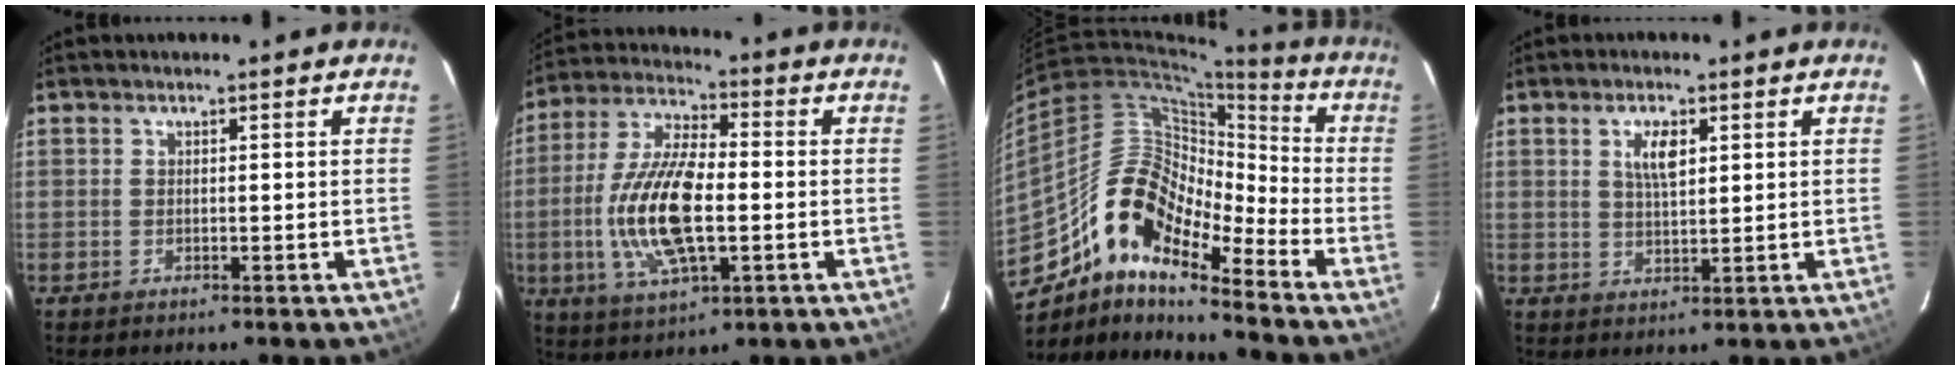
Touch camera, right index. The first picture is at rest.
{"total": 16.1, "force": [-2.5, 6.0, 14.8], "torque": [-0.306, -0.002, -0.048]}
{"total": 15.3, "force": [-10.7, 5.2, 9.6], "torque": [-0.158, 0.012, -0.220]}
{"total": 4.4, "force": [1.7, 1.9, 3.7], "torque": [-0.066, 0.004, 0.032]}